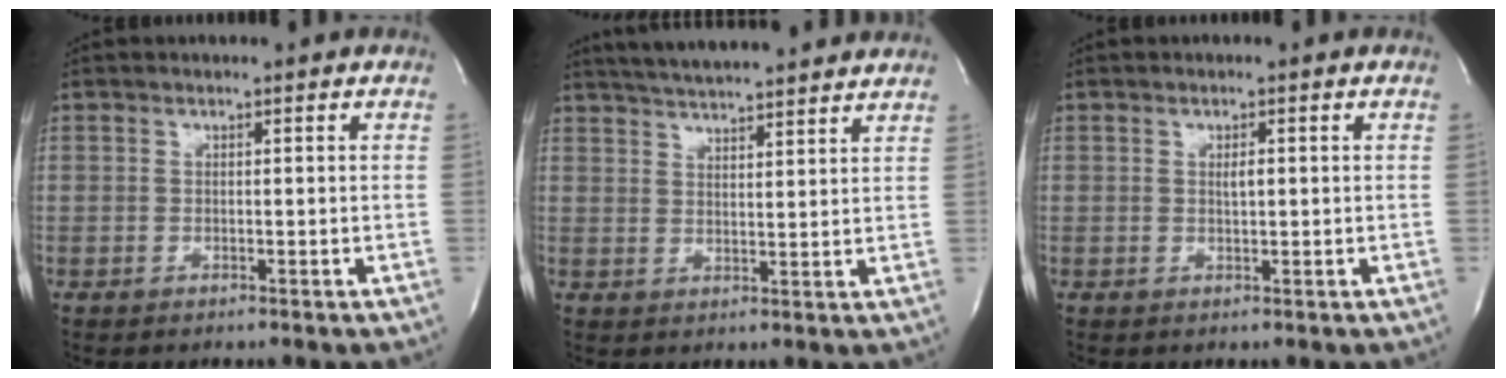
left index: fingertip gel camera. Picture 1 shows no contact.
{"total": 15.3, "force": [13.9, 1.3, 6.2], "torque": [-0.107, 0.029, 0.196]}
{"total": 1.2, "force": [0.2, 0.3, 1.2], "torque": [-0.022, 0.001, 0.005]}